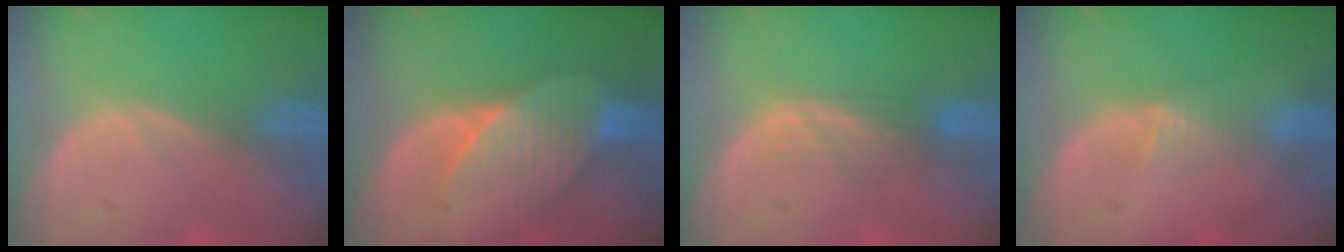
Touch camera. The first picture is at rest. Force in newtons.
{"total": 7.4, "press": 6.9, "slide": 2.6}
{"total": 3.4, "press": 3.0, "slide": 1.7}
{"total": 1.8, "press": 1.5, "slide": 1.0}